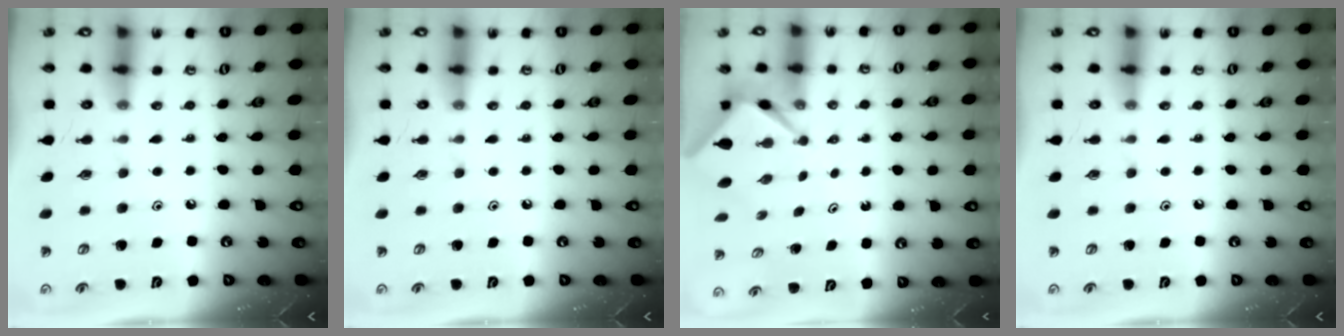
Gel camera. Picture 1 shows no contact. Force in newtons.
{"total": 0.0}
{"total": 2.5, "press": 2.5, "slide": 0.2}
{"total": 0.0}